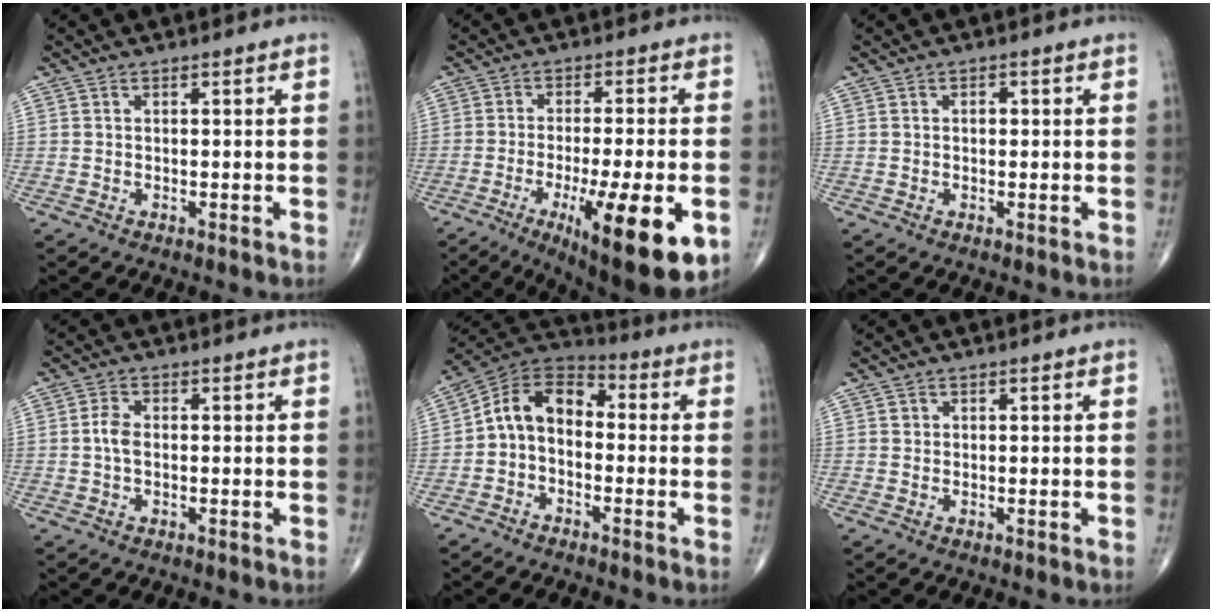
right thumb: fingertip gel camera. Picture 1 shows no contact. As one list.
[{"total": 18.9, "force": [-6.9, 4.5, 17.0], "torque": [-0.229, -0.010, -0.091]}, {"total": 1.2, "force": [0.1, 0.8, 0.9], "torque": [-0.011, 0.002, 0.001]}, {"total": 3.0, "force": [0.0, 1.8, 2.5], "torque": [-0.053, 0.005, -0.004]}, {"total": 9.8, "force": [-1.0, 6.8, 7.0], "torque": [-0.105, 0.046, -0.039]}, {"total": 0.5, "force": [0.2, 0.5, 0.1], "torque": [0.003, 0.001, 0.003]}]